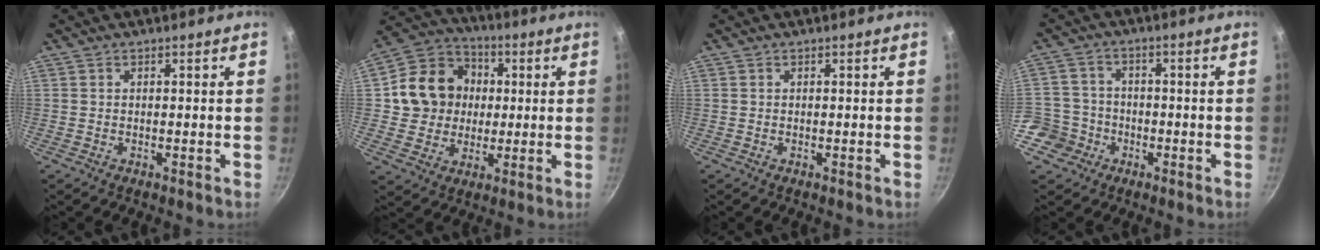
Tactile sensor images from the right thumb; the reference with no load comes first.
{"total": 14.2, "force": [1.4, 12.7, 6.1], "torque": [-0.078, 0.022, 0.019]}
{"total": 0.0}
{"total": 7.2, "force": [-3.4, 6.3, 1.1], "torque": [0.009, 0.039, -0.069]}